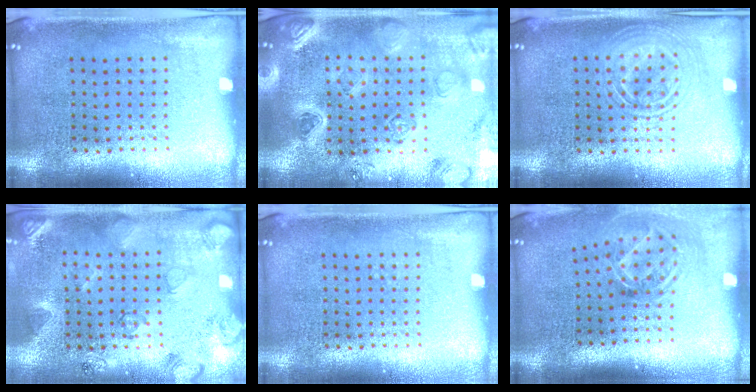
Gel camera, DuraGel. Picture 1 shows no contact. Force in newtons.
{"total": 2.3, "press": 2.3, "slide": 0.2}
{"total": 1.4, "press": 1.3, "slide": 0.2}
{"total": 2.1, "press": 1.8, "slide": 1.0}
{"total": 0.0}
{"total": 1.9, "press": 1.3, "slide": 1.4}